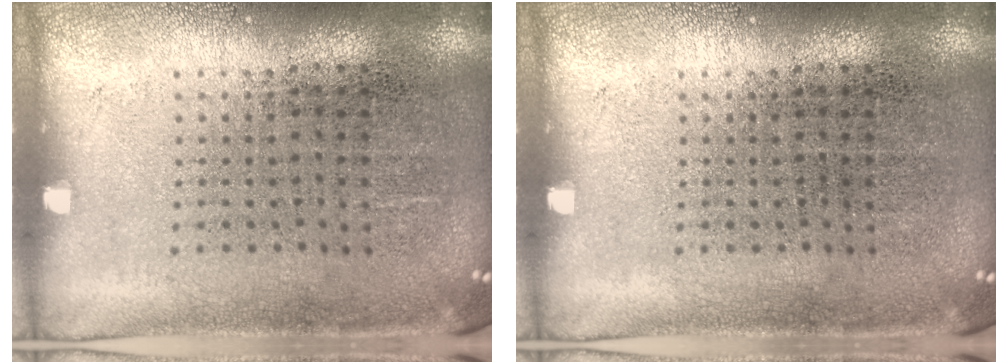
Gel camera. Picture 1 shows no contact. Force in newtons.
{"total": 0.0}